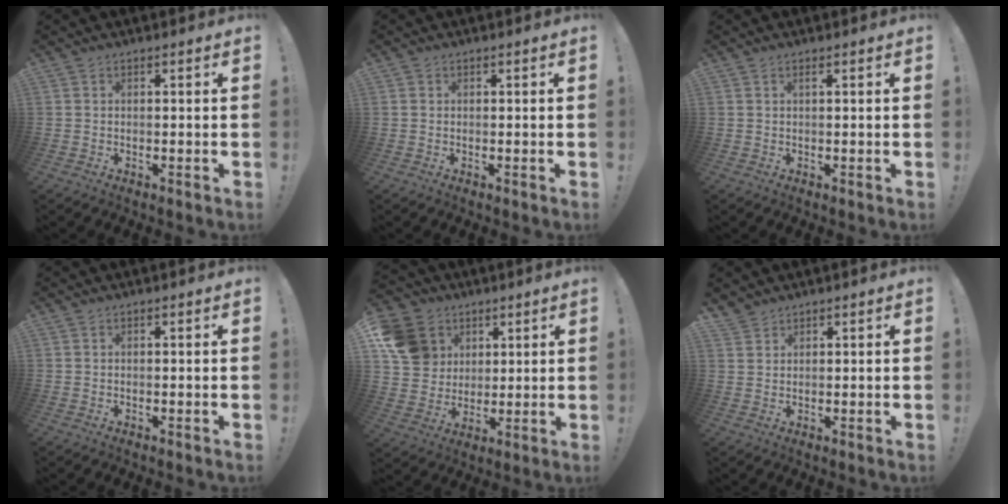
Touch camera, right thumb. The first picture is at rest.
{"total": 0.5, "force": [0.2, 0.5, 0.0], "torque": [0.002, 0.000, 0.003]}
{"total": 0.9, "force": [0.4, -0.1, 0.7], "torque": [-0.014, -0.001, 0.007]}
{"total": 0.0}
{"total": 13.8, "force": [4.9, 11.9, 5.0], "torque": [-0.069, -0.016, 0.107]}
{"total": 2.9, "force": [2.6, 1.3, 0.1], "torque": [-0.005, -0.015, 0.050]}